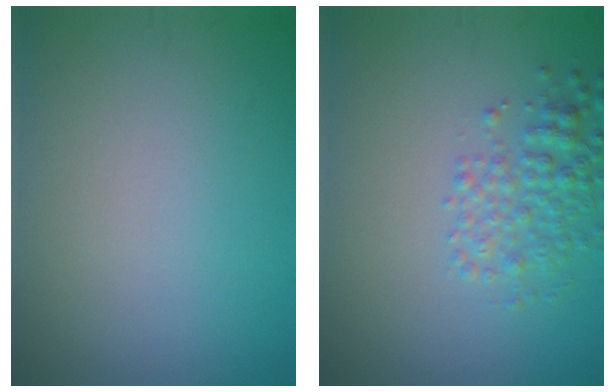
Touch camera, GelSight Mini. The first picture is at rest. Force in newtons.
{"total": 3.1, "press": 3.1, "slide": 0.1}